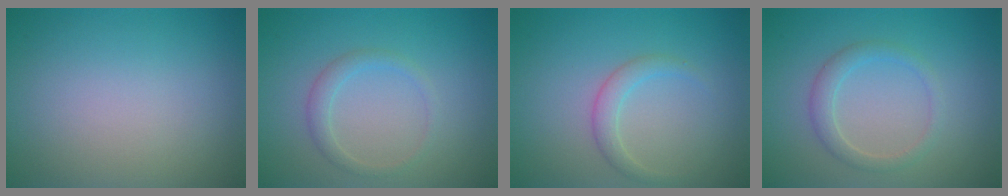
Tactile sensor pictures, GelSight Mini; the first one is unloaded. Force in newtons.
{"total": 1.6, "press": 1.6, "slide": 0.0}
{"total": 1.7, "press": 1.7, "slide": 0.1}
{"total": 2.0, "press": 2.0, "slide": 0.1}